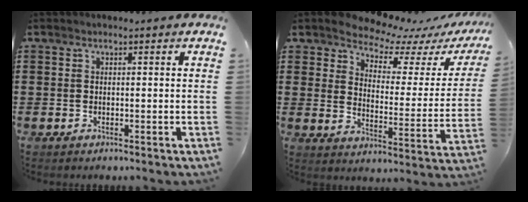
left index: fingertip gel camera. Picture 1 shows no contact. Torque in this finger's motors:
{"motor_torque": [2.14, 0.00, 0.74, 0.02]}